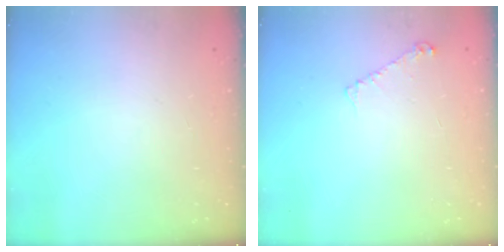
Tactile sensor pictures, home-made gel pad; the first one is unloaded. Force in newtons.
{"total": 4.5, "press": 4.5, "slide": 0.5}